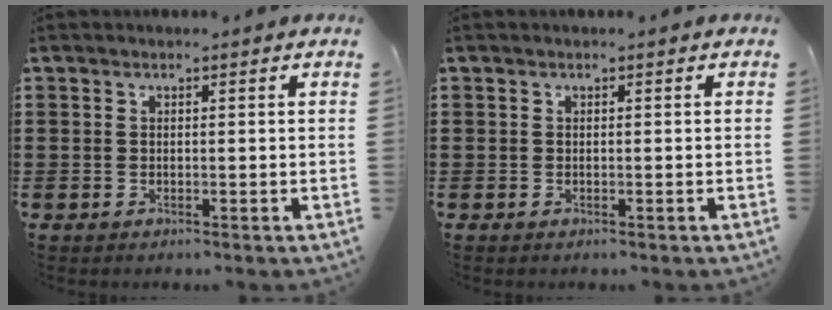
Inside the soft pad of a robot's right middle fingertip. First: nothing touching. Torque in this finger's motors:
{"motor_torque": [-0.41, 0.38, -0.01, -0.01]}